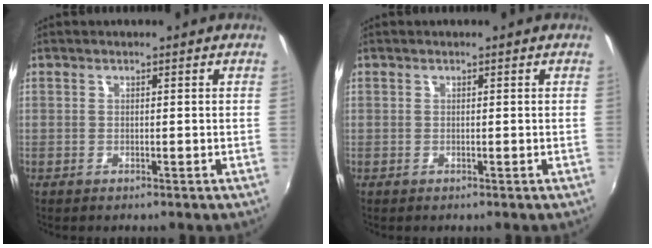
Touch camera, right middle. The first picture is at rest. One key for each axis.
{"total": 0.0}